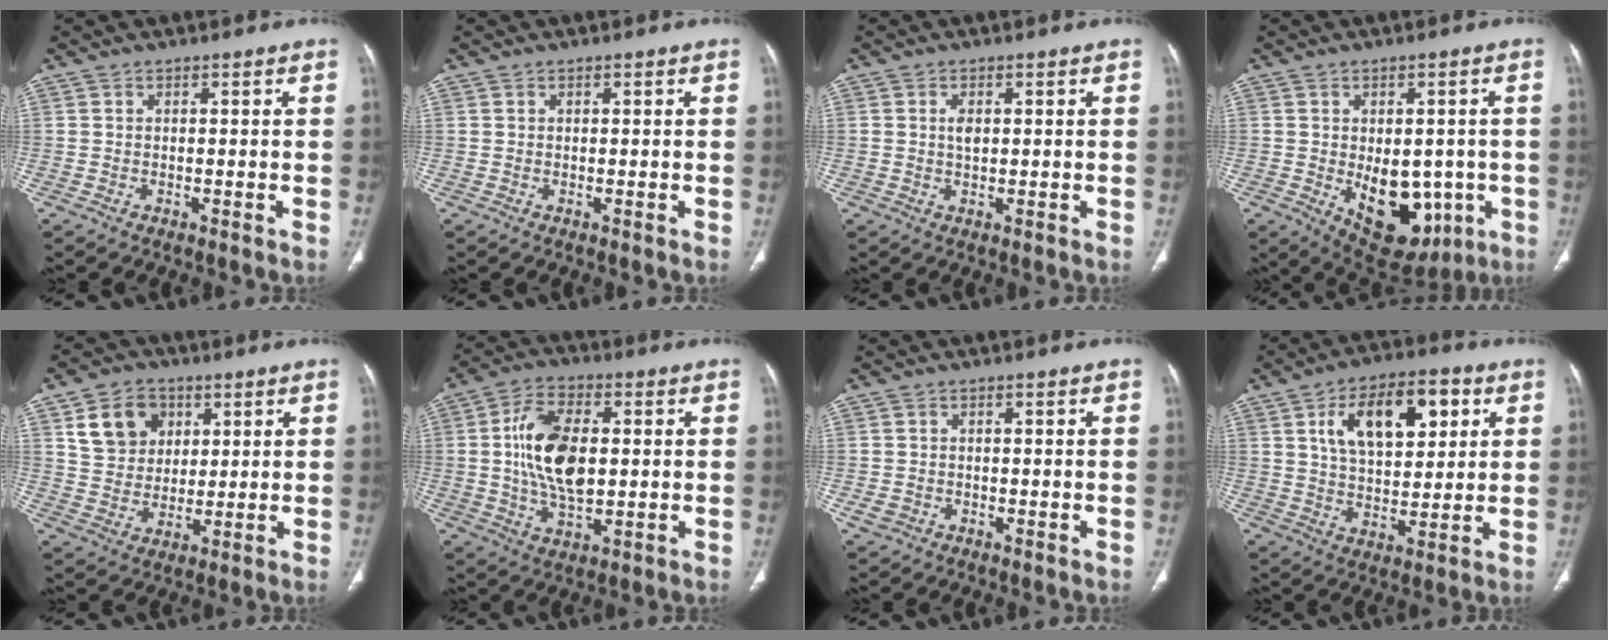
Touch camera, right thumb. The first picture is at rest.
{"total": 0.0}
{"total": 2.1, "force": [0.4, 1.3, 1.6], "torque": [-0.029, 0.000, 0.009]}
{"total": 14.2, "force": [-3.1, 9.0, 10.6], "torque": [-0.110, -0.003, -0.018]}
{"total": 10.6, "force": [4.3, 8.5, 4.7], "torque": [-0.051, -0.010, 0.084]}
{"total": 14.3, "force": [1.0, 7.9, 11.9], "torque": [-0.215, 0.005, 0.019]}
{"total": 2.0, "force": [-0.6, 1.7, 0.7], "torque": [-0.011, 0.005, -0.007]}
{"total": 16.0, "force": [5.6, 8.5, 12.3], "torque": [-0.166, -0.003, 0.094]}